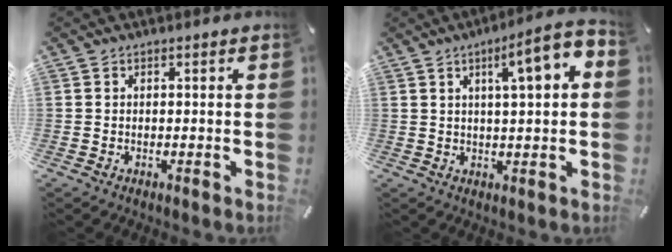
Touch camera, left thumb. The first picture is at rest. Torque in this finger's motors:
{"motor_torque": [1.94, 1.57, 0.94, -1.02, 0.08]}